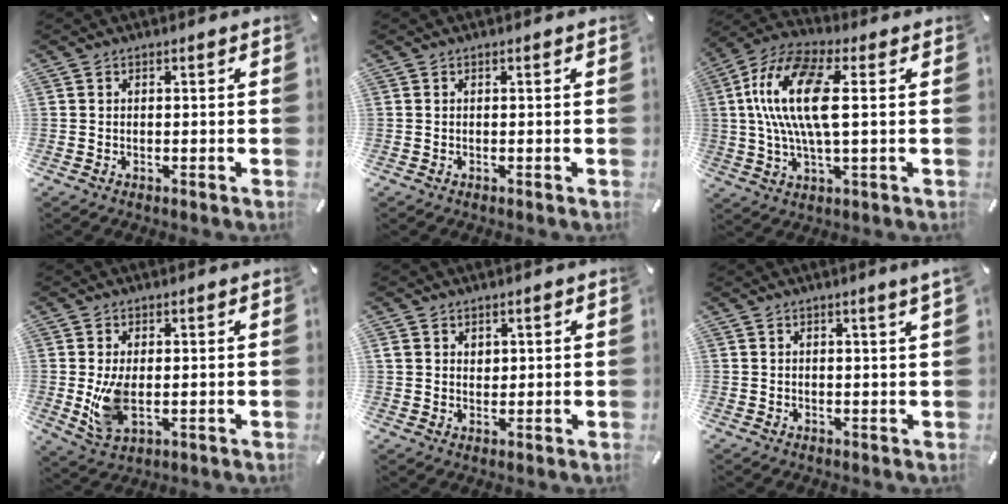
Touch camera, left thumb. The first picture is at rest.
{"total": 0.0}
{"total": 16.4, "force": [2.3, 6.3, 15.0], "torque": [-0.311, -0.004, 0.035]}
{"total": 7.8, "force": [0.0, 4.3, 6.6], "torque": [-0.131, -0.017, -0.005]}
{"total": 3.2, "force": [1.5, 2.7, 0.5], "torque": [0.001, -0.001, 0.024]}
{"total": 2.1, "force": [1.1, -0.1, 1.8], "torque": [-0.033, 0.000, 0.018]}